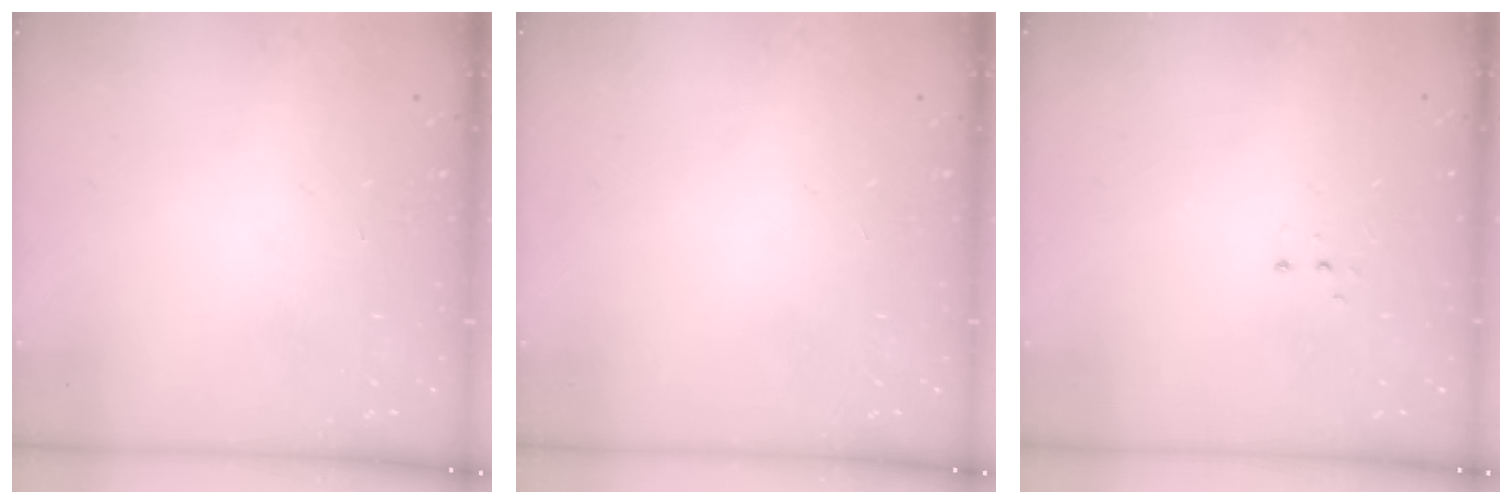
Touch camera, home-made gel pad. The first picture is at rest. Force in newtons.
{"total": 0.0}
{"total": 3.4, "press": 3.3, "slide": 0.7}